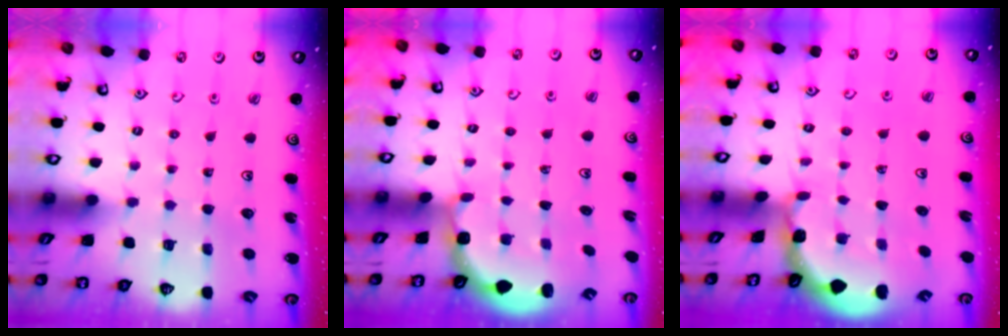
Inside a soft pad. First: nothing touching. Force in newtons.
{"total": 2.4, "press": 1.8, "slide": 1.6}
{"total": 1.5, "press": 1.5, "slide": 0.1}